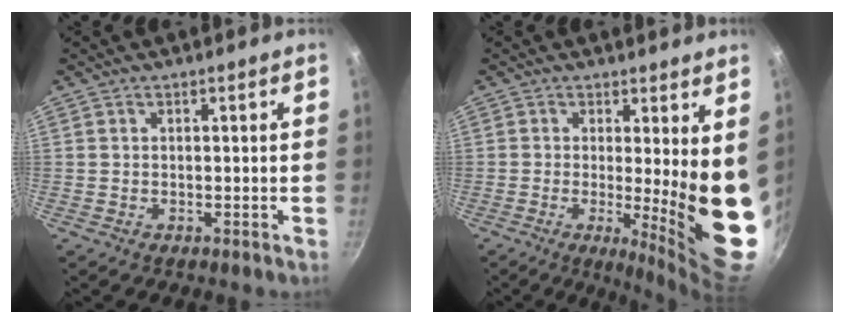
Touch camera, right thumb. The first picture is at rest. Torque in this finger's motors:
{"motor_torque": [1.00, 4.01, 2.27, -0.22, 0.41]}